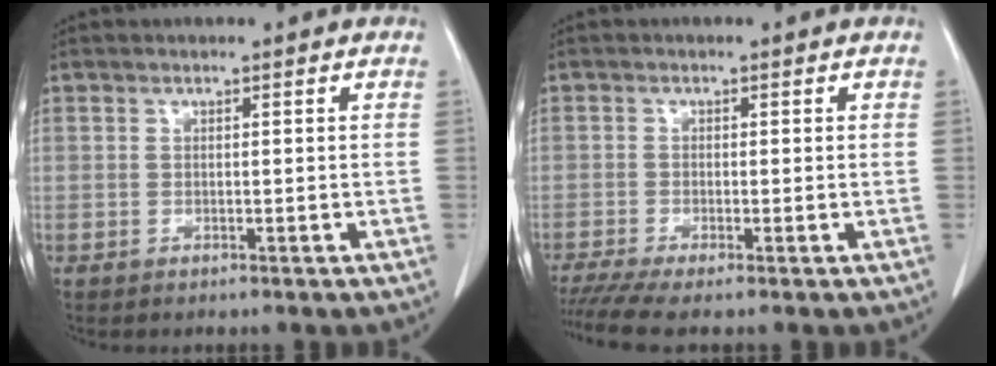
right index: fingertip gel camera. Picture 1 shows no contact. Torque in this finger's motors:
{"motor_torque": [0.72, -0.71, 0.29, 0.08]}